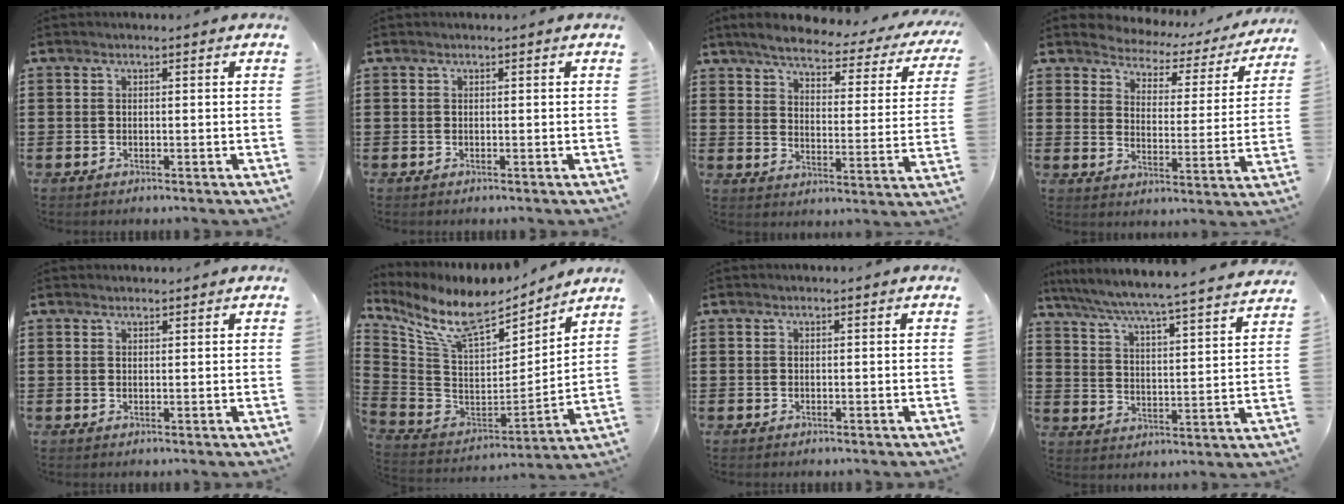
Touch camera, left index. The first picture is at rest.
{"total": 0.0}
{"total": 4.6, "force": [4.0, 0.8, 2.1], "torque": [-0.064, -0.025, 0.062]}
{"total": 2.8, "force": [2.7, 0.9, 0.2], "torque": [-0.025, -0.022, 0.036]}
{"total": 1.0, "force": [1.0, 0.2, 0.1], "torque": [-0.003, 0.000, 0.019]}
{"total": 10.9, "force": [8.6, 3.3, 5.8], "torque": [-0.150, -0.056, 0.154]}
{"total": 0.0}
{"total": 4.9, "force": [4.6, -0.8, 1.5], "torque": [-0.052, -0.043, 0.068]}